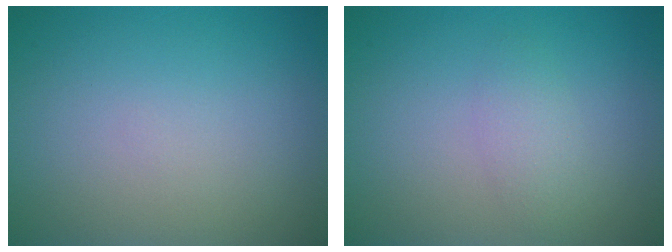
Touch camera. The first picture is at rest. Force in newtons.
{"total": 1.9, "press": 1.9, "slide": 0.1}